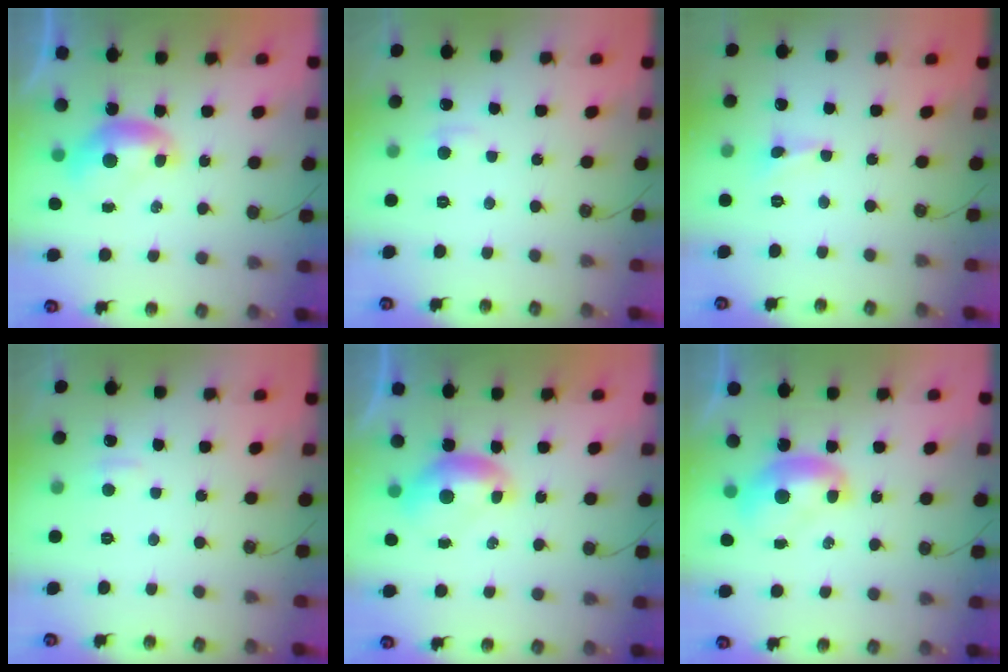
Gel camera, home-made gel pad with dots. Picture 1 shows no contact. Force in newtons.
{"total": 1.2, "press": 0.9, "slide": 0.7}
{"total": 0.0}
{"total": 1.6, "press": 1.5, "slide": 0.6}
{"total": 0.0}
{"total": 1.9, "press": 1.9, "slide": 0.2}